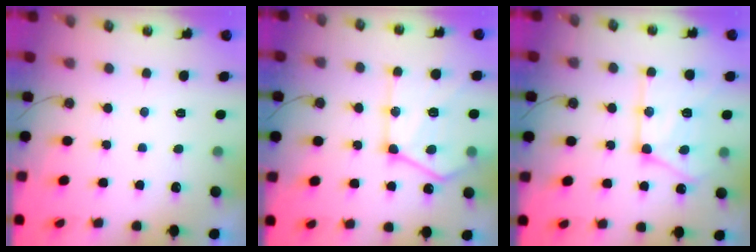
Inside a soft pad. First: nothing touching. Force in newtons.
{"total": 18.7, "press": 18.6, "slide": 1.6}
{"total": 17.7, "press": 17.7, "slide": 1.3}